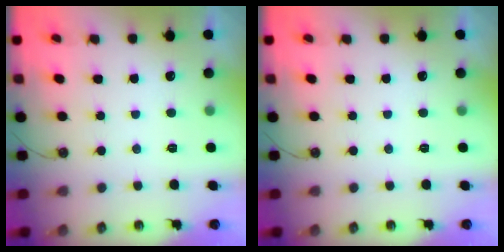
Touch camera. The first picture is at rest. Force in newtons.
{"total": 0.0}